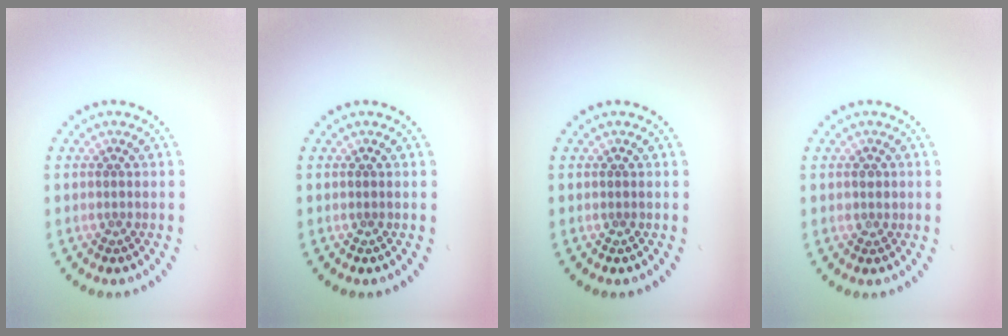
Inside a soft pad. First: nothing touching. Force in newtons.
{"total": 0.0}
{"total": 0.0}
{"total": 0.9, "press": 0.8, "slide": 0.5}